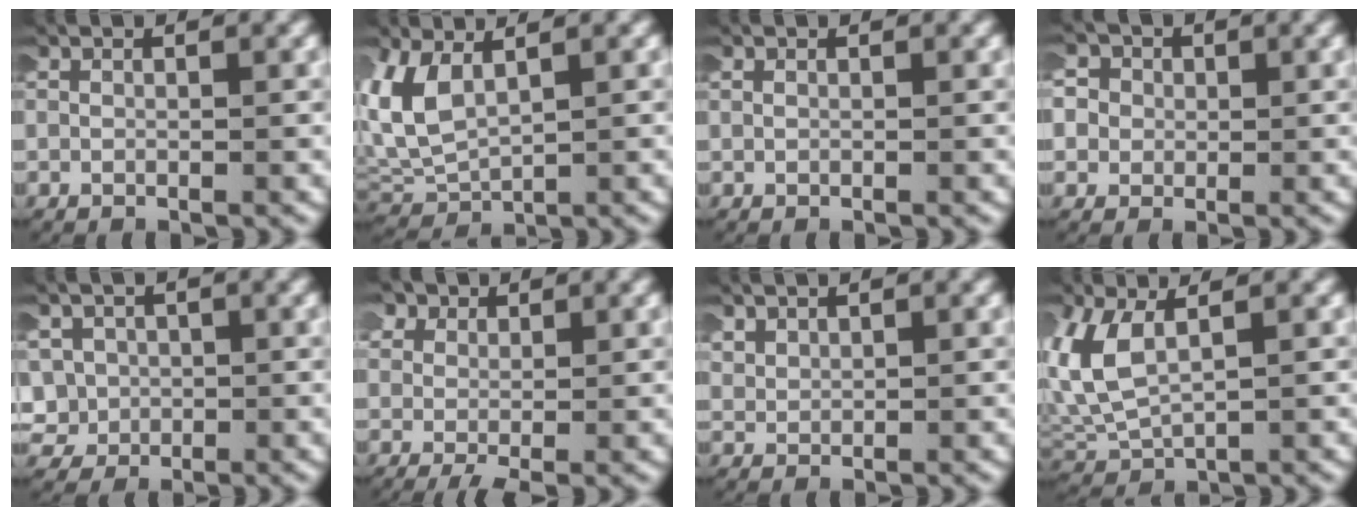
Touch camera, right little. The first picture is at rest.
{"total": 6.9, "force": [1.0, 5.3, 4.3], "torque": [-0.130, -0.011, 0.030]}
{"total": 0.0}
{"total": 6.3, "force": [0.6, 5.8, 2.4], "torque": [-0.075, -0.004, -0.003]}
{"total": 5.9, "force": [-0.8, 5.4, 2.2], "torque": [-0.072, -0.017, -0.013]}
{"total": 2.9, "force": [1.0, 1.9, 1.8], "torque": [-0.044, -0.008, 0.017]}
{"total": 1.4, "force": [1.2, 0.5, 0.4], "torque": [-0.019, -0.003, 0.031]}
{"total": 5.9, "force": [1.4, 4.1, 4.0], "torque": [-0.118, -0.005, 0.036]}